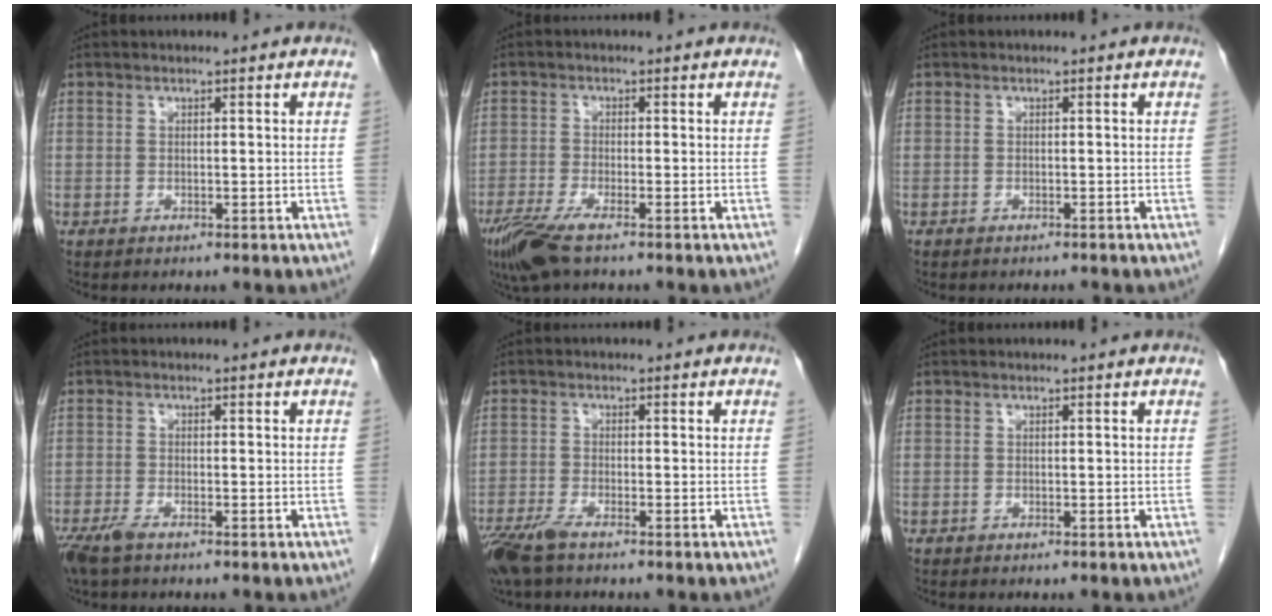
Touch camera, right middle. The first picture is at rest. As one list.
[{"total": 5.6, "force": [-3.7, 0.8, 4.1], "torque": [-0.083, -0.017, -0.069]}, {"total": 1.4, "force": [-1.3, 0.2, 0.4], "torque": [-0.008, -0.003, -0.017]}, {"total": 3.7, "force": [-2.7, 0.9, 2.4], "torque": [-0.052, -0.009, -0.048]}, {"total": 5.3, "force": [-3.9, 1.0, 3.5], "torque": [-0.073, -0.014, -0.073]}, {"total": 0.0}]